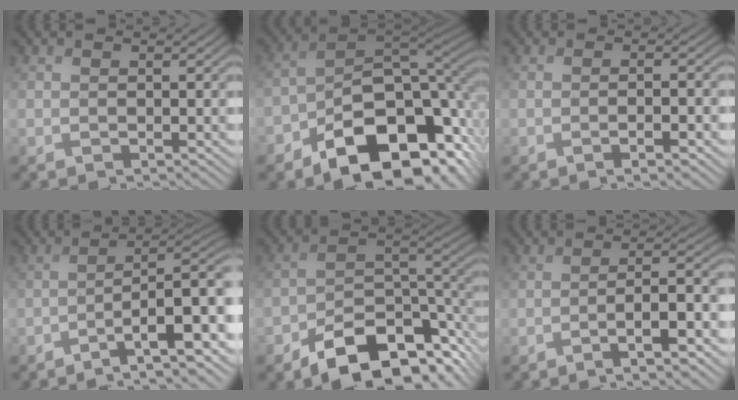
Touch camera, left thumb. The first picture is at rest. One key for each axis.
{"total": 17.0, "fx": -7.9, "fy": 10.3, "fz": 11.0, "tx": -0.160, "ty": -0.032, "tz": -0.129}
{"total": 2.6, "fx": -1.1, "fy": 0.4, "fz": 2.3, "tx": -0.039, "ty": 0.004, "tz": -0.020}
{"total": 11.1, "fx": -5.1, "fy": 3.3, "fz": 9.3, "tx": -0.114, "ty": 0.004, "tz": -0.079}
{"total": 13.2, "fx": -8.2, "fy": 6.4, "fz": 8.1, "tx": -0.124, "ty": -0.018, "tz": -0.148}
{"total": 5.9, "fx": -3.0, "fy": 1.0, "fz": 5.0, "tx": -0.074, "ty": 0.013, "tz": -0.059}